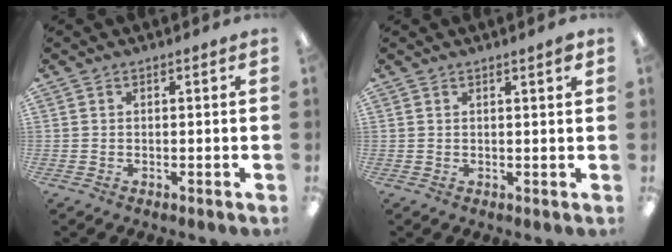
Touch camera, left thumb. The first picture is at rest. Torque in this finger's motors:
{"motor_torque": [-0.19, -0.10, -0.27, 0.45, 0.02]}